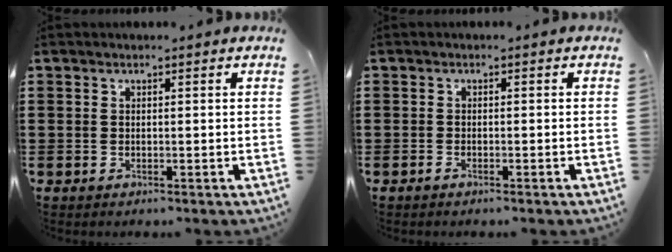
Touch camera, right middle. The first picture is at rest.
{"total": 0.6, "force": [-0.4, 0.0, 0.4], "torque": [-0.009, -0.003, -0.008]}